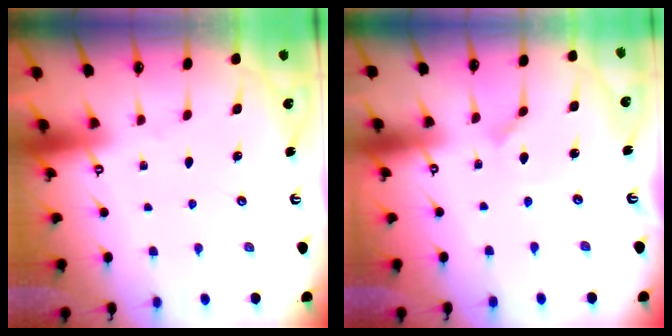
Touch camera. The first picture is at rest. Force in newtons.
{"total": 1.6, "press": 1.6, "slide": 0.1}